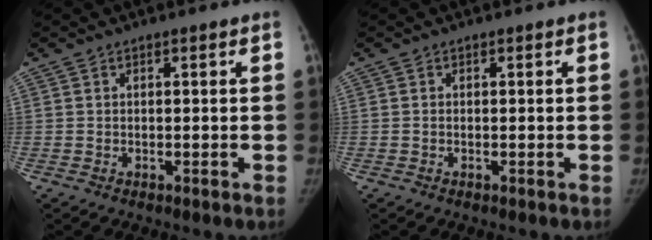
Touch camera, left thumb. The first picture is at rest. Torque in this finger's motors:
{"motor_torque": [0.12, -0.05, 0.24, -0.04, 0.06]}